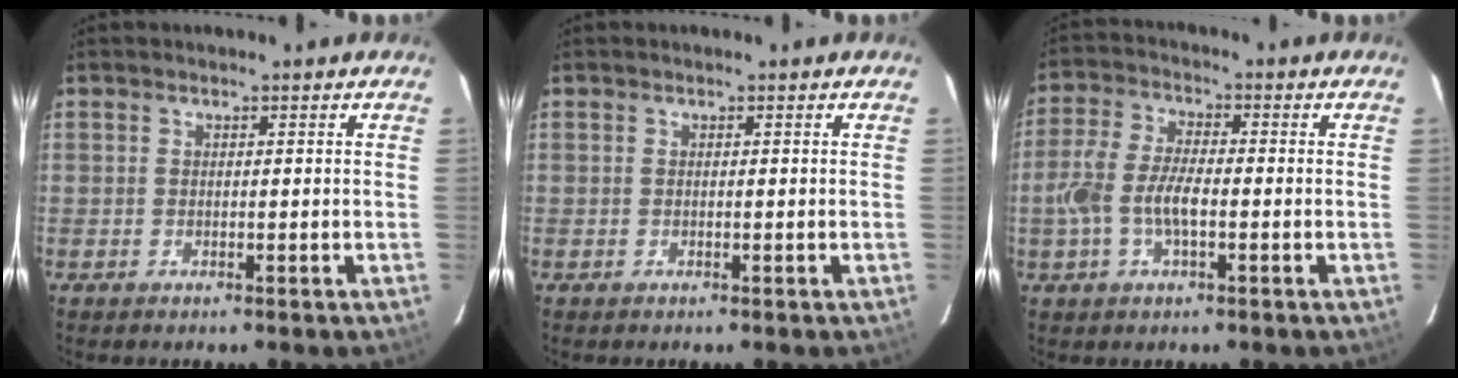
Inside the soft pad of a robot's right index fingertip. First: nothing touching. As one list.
[{"total": 0.0}, {"total": 8.4, "force": [-2.0, 3.6, 7.3], "torque": [-0.155, 0.003, -0.038]}]